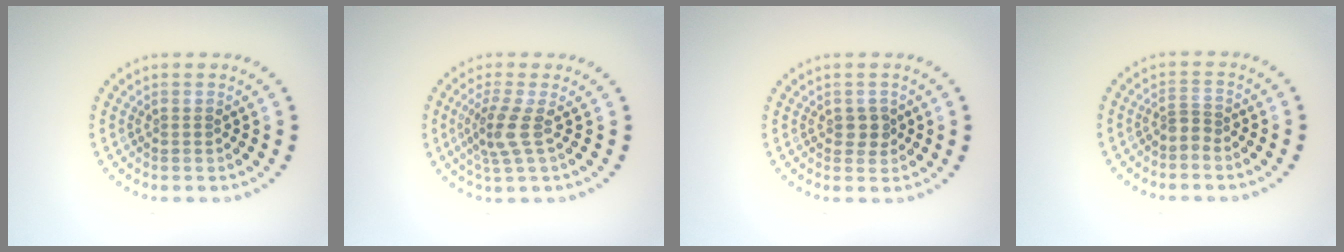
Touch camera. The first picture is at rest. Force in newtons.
{"total": 2.8, "press": 2.1, "slide": 1.8}
{"total": 1.4, "press": 1.4, "slide": 0.4}
{"total": 1.2, "press": 0.8, "slide": 0.9}